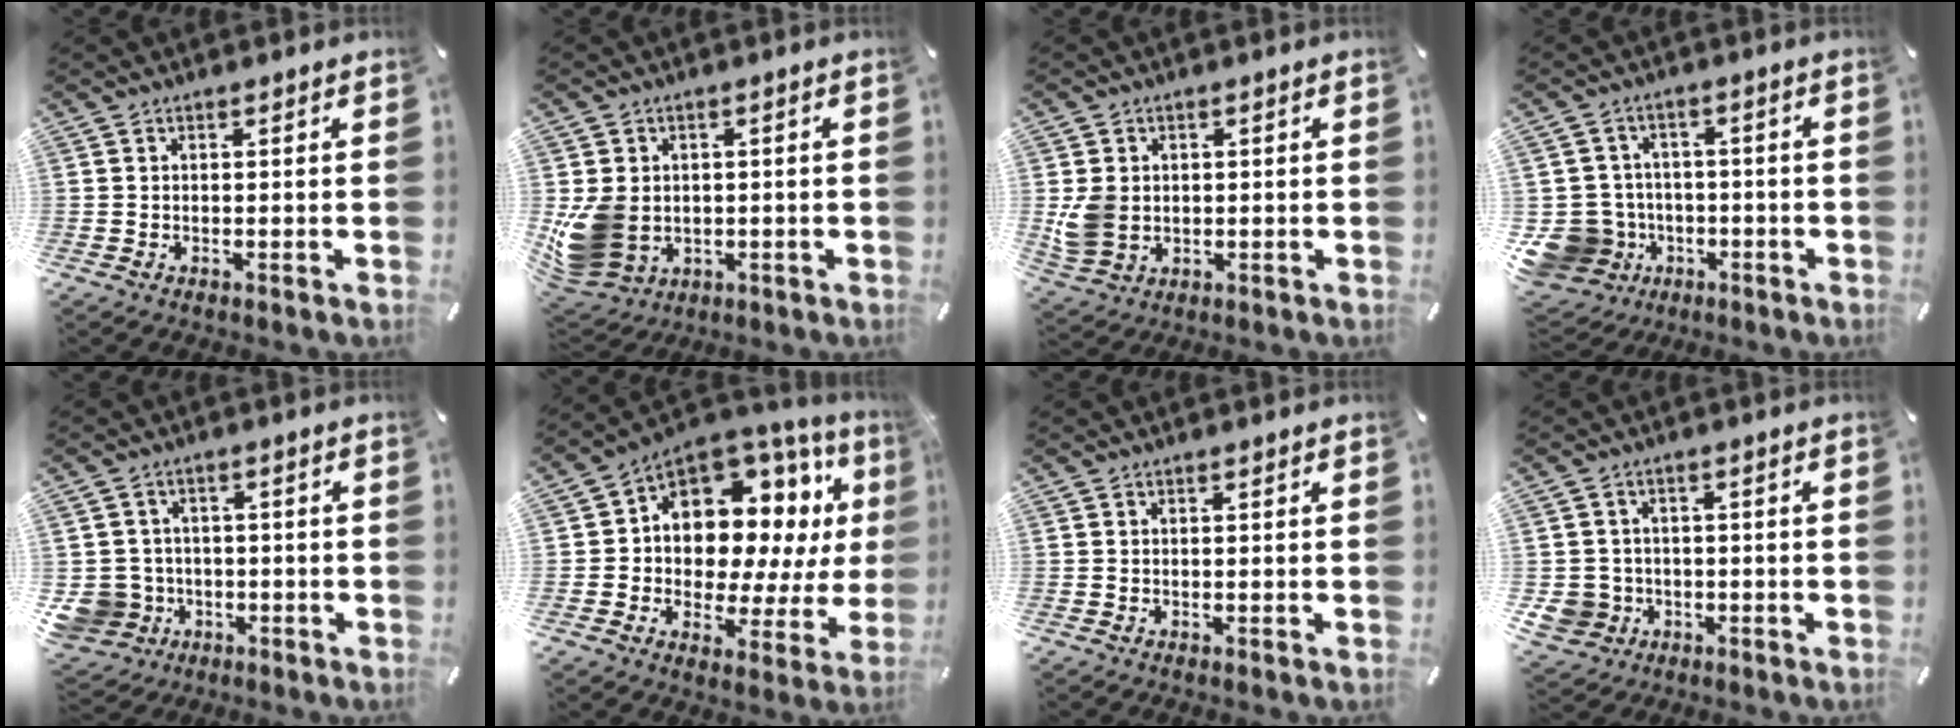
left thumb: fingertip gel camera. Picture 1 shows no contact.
{"total": 10.9, "force": [-1.2, 9.3, 5.6], "torque": [-0.129, 0.006, -0.020]}
{"total": 7.1, "force": [0.2, 6.1, 3.6], "torque": [-0.088, 0.004, 0.006]}
{"total": 11.4, "force": [-3.6, 10.3, 3.4], "torque": [-0.103, 0.027, -0.058]}
{"total": 8.2, "force": [-2.3, 7.7, 1.9], "torque": [-0.057, 0.010, -0.039]}
{"total": 11.5, "force": [4.4, 8.8, 6.0], "torque": [-0.101, -0.060, 0.081]}
{"total": 0.0}
{"total": 6.4, "force": [-1.5, 6.1, 1.3], "torque": [-0.057, 0.011, -0.025]}